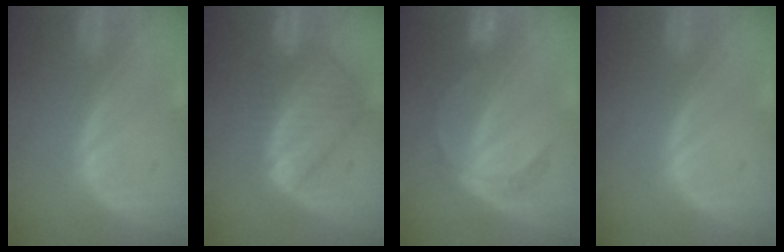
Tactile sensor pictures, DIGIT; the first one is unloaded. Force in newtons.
{"total": 9.0, "press": 7.8, "slide": 4.6}
{"total": 5.3, "press": 5.0, "slide": 1.8}
{"total": 0.0}